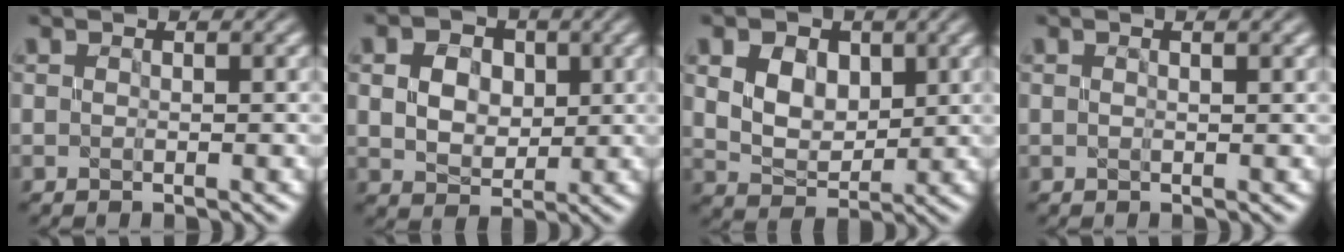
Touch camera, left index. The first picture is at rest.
{"total": 4.7, "force": [1.1, 3.5, 2.8], "torque": [-0.059, 0.005, 0.013]}
{"total": 4.9, "force": [1.6, 3.6, 3.0], "torque": [-0.069, -0.001, 0.027]}
{"total": 1.7, "force": [0.9, 0.4, 1.4], "torque": [-0.022, 0.001, 0.006]}